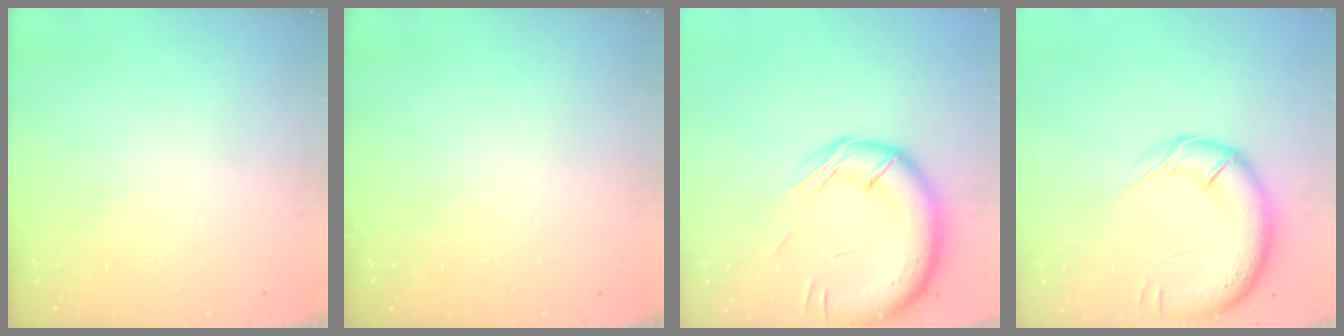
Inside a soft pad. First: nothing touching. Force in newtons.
{"total": 0.0}
{"total": 18.4, "press": 18.0, "slide": 3.7}
{"total": 15.8, "press": 15.3, "slide": 4.0}